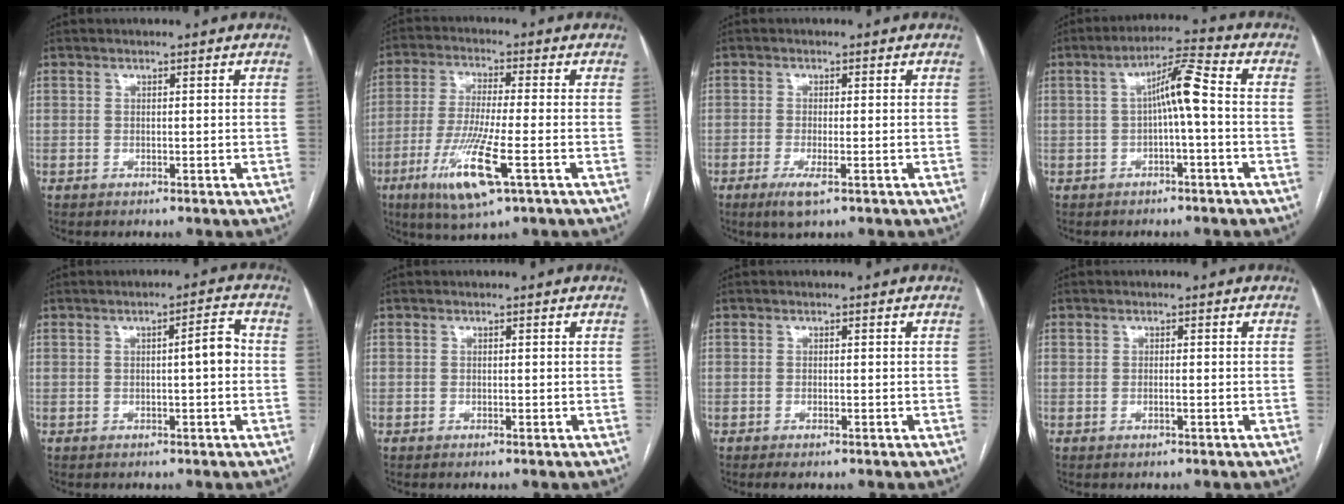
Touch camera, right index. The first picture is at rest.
{"total": 11.4, "force": [-4.7, 0.8, 10.3], "torque": [-0.211, -0.025, -0.086]}
{"total": 3.3, "force": [-1.7, 0.4, 2.8], "torque": [-0.051, -0.008, -0.030]}
{"total": 6.3, "force": [-0.2, 0.3, 6.3], "torque": [-0.104, 0.025, -0.004]}
{"total": 3.7, "force": [0.0, 0.5, 3.7], "torque": [-0.051, 0.012, -0.002]}
{"total": 0.0}
{"total": 0.8, "force": [-0.5, -0.1, 0.6], "torque": [-0.010, -0.002, -0.008]}
{"total": 0.5, "force": [-0.1, 0.0, 0.5], "torque": [-0.011, 0.000, -0.002]}